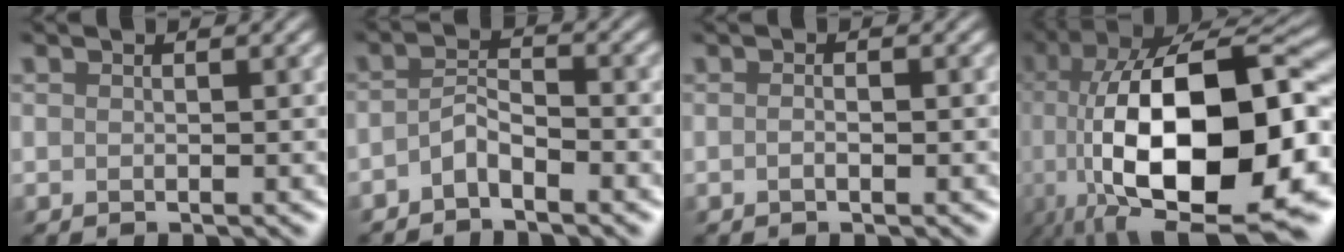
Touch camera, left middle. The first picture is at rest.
{"total": 1.9, "force": [-1.6, 0.3, 1.0], "torque": [-0.028, 0.008, -0.032]}
{"total": 0.8, "force": [-0.3, 0.2, 0.7], "torque": [-0.006, 0.002, -0.007]}
{"total": 18.8, "force": [-1.0, 8.8, 16.6], "torque": [-0.283, 0.020, -0.003]}